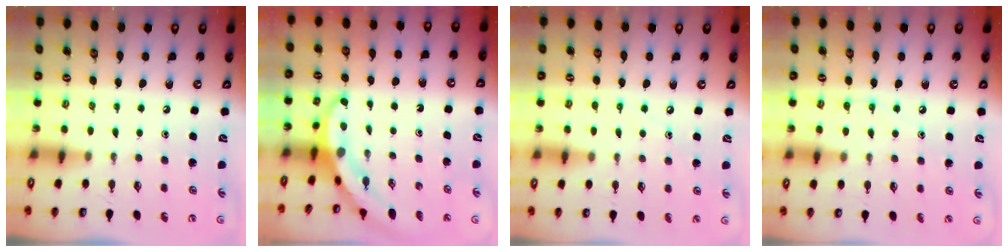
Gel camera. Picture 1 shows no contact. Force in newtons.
{"total": 4.3, "press": 4.3, "slide": 0.3}
{"total": 3.8, "press": 3.8, "slide": 0.5}
{"total": 6.5, "press": 6.4, "slide": 0.7}